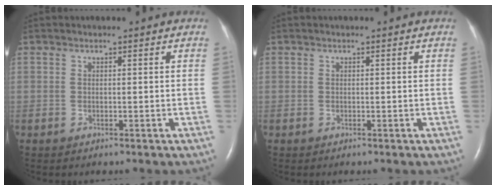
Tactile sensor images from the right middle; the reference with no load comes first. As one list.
[{"total": 0.0}]